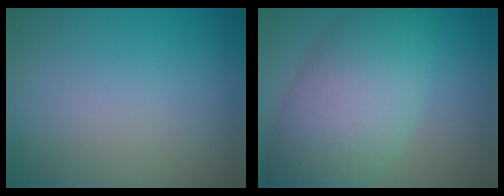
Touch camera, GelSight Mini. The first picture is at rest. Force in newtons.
{"total": 8.4, "press": 8.4, "slide": 0.1}